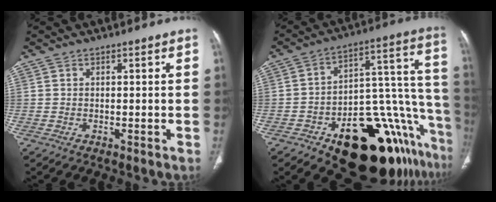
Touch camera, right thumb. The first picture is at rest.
{"total": 27.5, "force": [-14.7, 11.9, 19.9], "torque": [-0.161, 0.115, -0.204]}